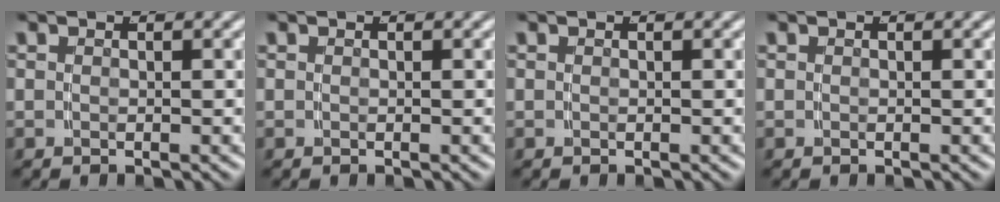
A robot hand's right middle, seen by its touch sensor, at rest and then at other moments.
{"total": 0.0}
{"total": 0.0}
{"total": 0.0}